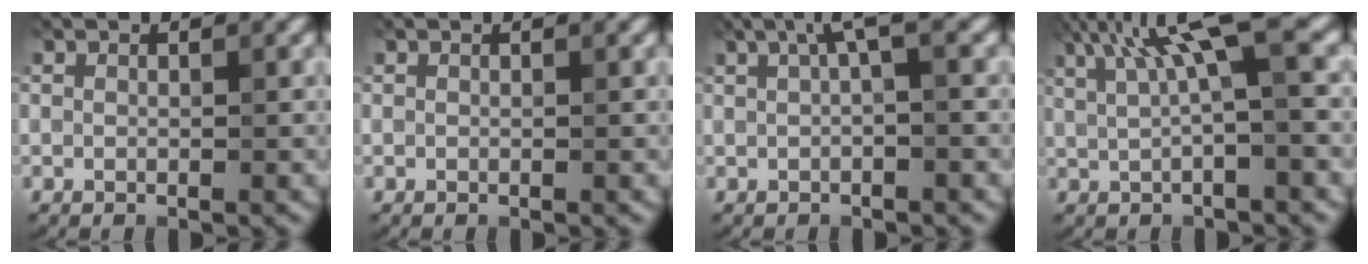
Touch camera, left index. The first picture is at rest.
{"total": 0.0}
{"total": 3.0, "force": [0.9, 0.4, 2.8], "torque": [-0.048, 0.011, 0.016]}
{"total": 7.3, "force": [2.9, 1.4, 6.6], "torque": [-0.112, 0.022, 0.052]}